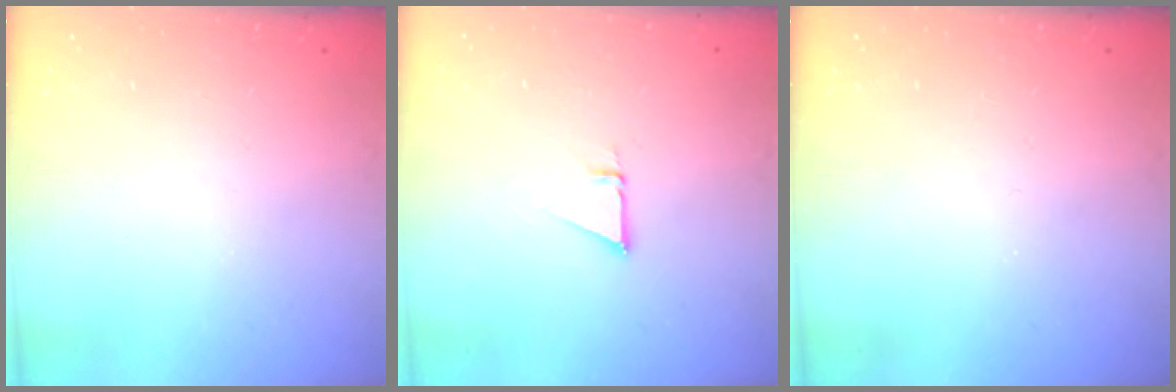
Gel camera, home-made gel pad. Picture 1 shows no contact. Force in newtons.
{"total": 1.4, "press": 1.4, "slide": 0.0}
{"total": 0.0}